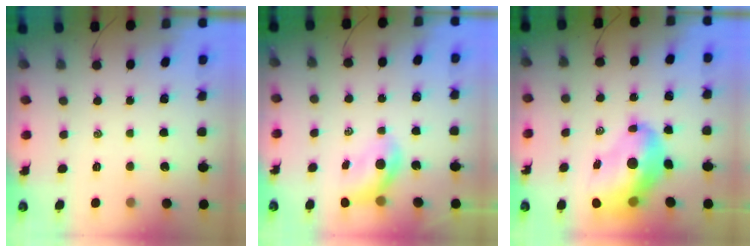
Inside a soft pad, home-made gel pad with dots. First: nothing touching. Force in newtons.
{"total": 5.4, "press": 5.4, "slide": 0.5}
{"total": 15.1, "press": 14.5, "slide": 3.9}